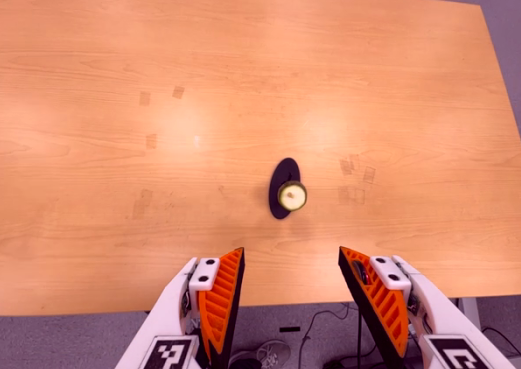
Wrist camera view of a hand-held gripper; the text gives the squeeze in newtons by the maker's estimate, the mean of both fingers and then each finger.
{"total": 0.0}